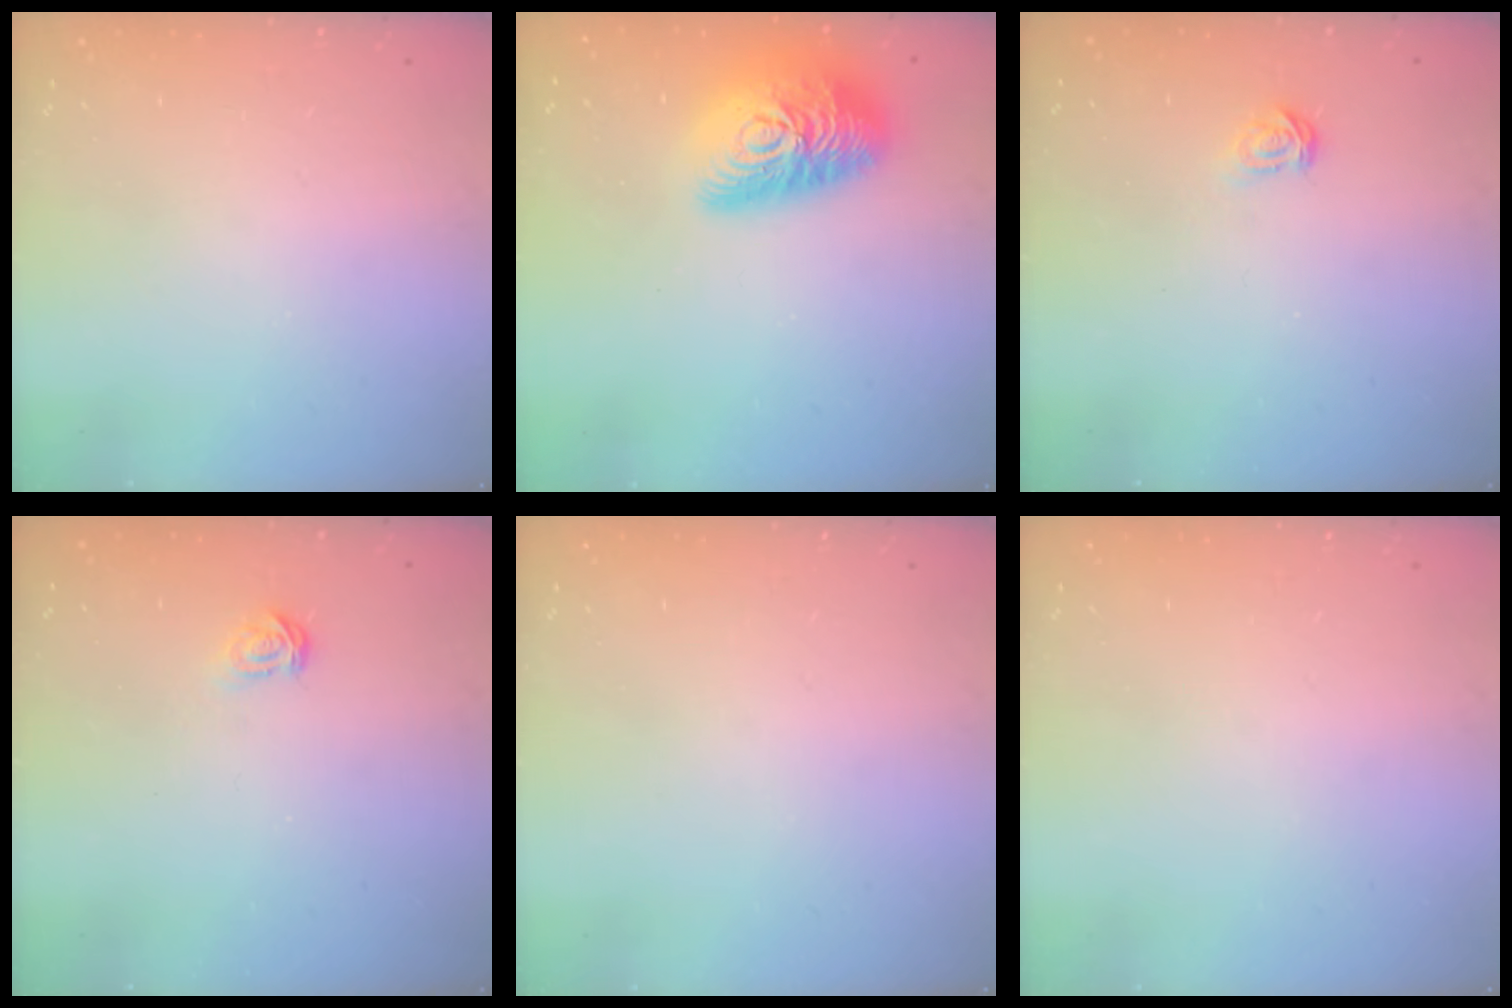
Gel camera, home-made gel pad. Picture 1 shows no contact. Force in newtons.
{"total": 18.7, "press": 18.6, "slide": 1.0}
{"total": 2.3, "press": 2.3, "slide": 0.3}
{"total": 2.3, "press": 2.3, "slide": 0.3}
{"total": 0.0}
{"total": 0.0}